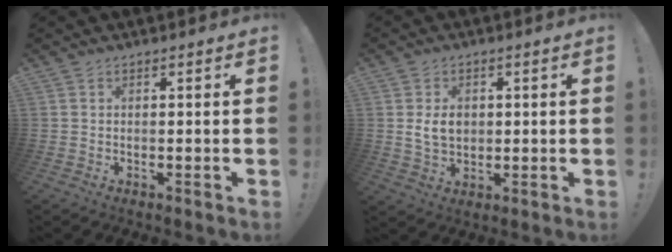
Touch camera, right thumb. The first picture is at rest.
{"total": 6.7, "force": [0.8, 5.2, 4.0], "torque": [-0.059, 0.000, 0.014]}